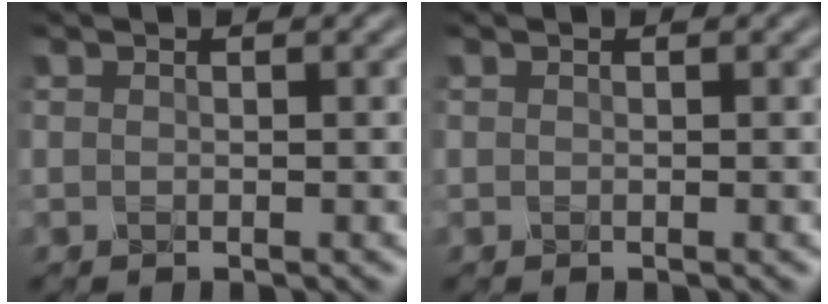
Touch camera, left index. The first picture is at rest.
{"total": 0.0}